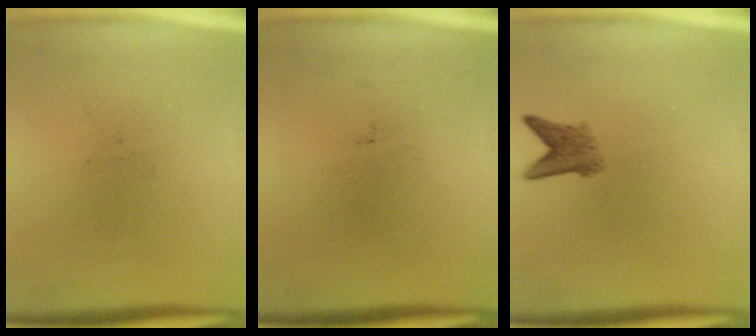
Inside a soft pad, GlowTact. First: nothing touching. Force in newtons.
{"total": 0.0}
{"total": 3.0}